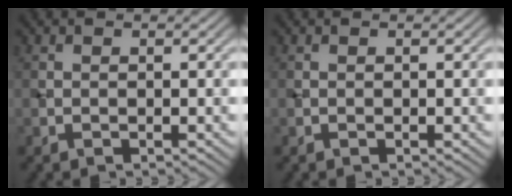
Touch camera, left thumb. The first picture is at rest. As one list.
[{"total": 0.0}]